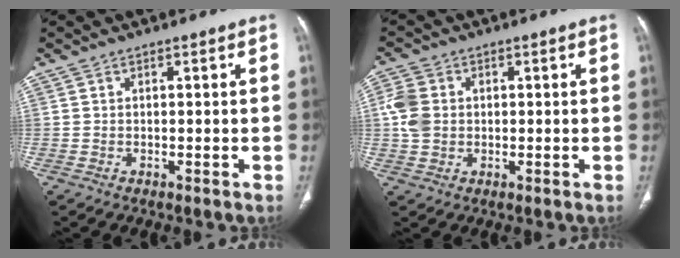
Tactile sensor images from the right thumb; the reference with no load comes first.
{"total": 6.2, "force": [0.4, 5.1, 3.6], "torque": [-0.073, 0.007, 0.005]}